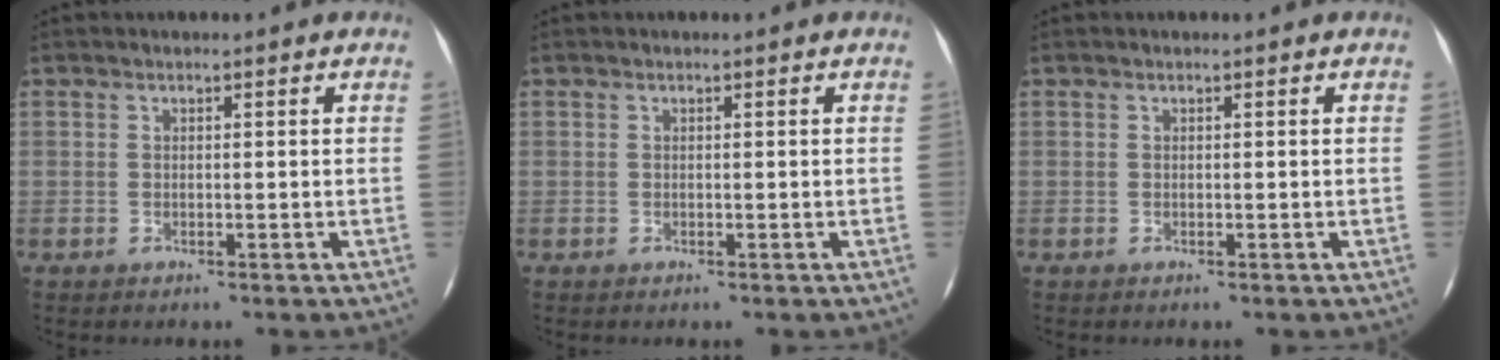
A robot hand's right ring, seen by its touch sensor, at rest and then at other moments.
{"total": 0.0}
{"total": 0.0}